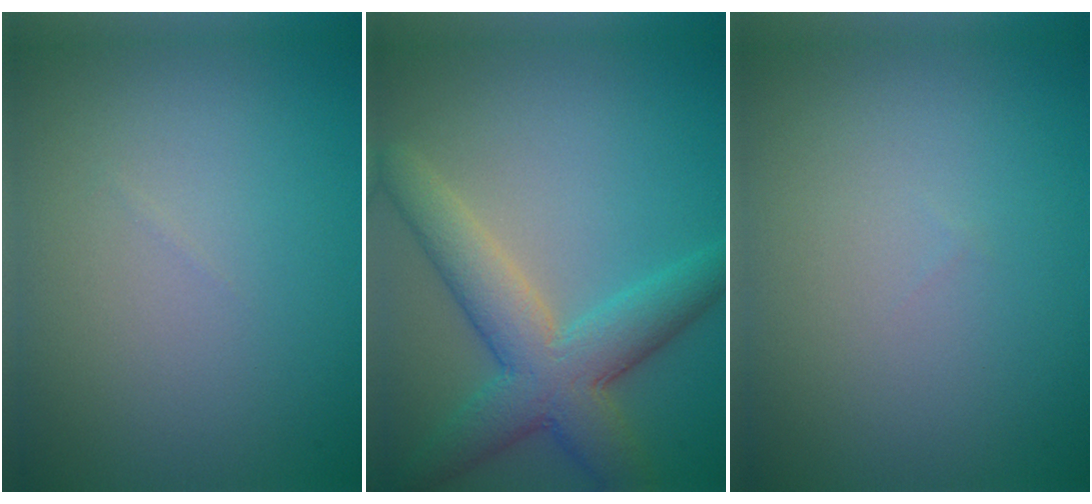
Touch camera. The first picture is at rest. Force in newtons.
{"total": 6.6, "press": 6.6, "slide": 0.4}
{"total": 0.0}